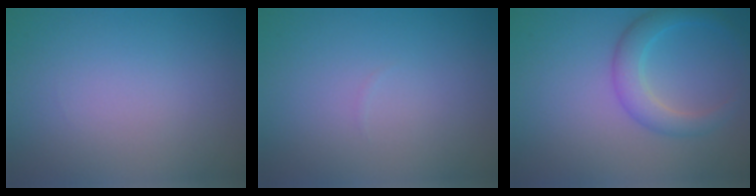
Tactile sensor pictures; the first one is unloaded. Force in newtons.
{"total": 0.0}
{"total": 3.0, "press": 3.0, "slide": 0.2}